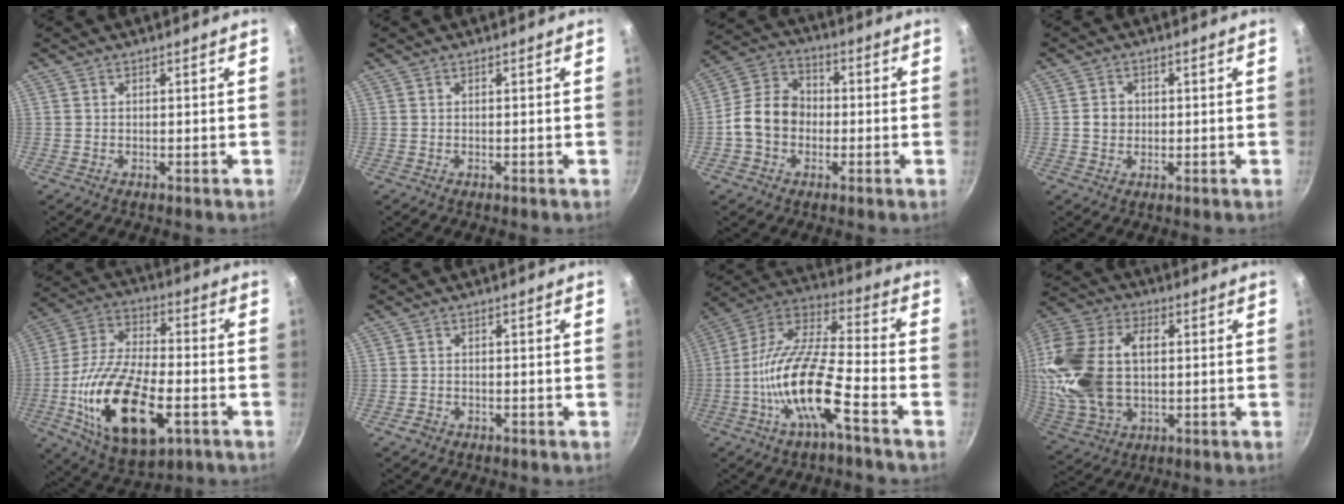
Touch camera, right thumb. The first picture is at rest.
{"total": 0.0}
{"total": 10.1, "force": [-1.6, 8.1, 5.9], "torque": [-0.079, 0.031, -0.048]}
{"total": 3.1, "force": [0.0, 2.8, 1.3], "torque": [-0.007, 0.007, -0.001]}
{"total": 23.4, "force": [-6.6, 11.6, 19.2], "torque": [-0.356, 0.019, -0.115]}
{"total": 1.8, "force": [-1.1, 1.3, 0.7], "torque": [-0.015, 0.014, -0.016]}
{"total": 17.3, "force": [-6.8, 4.9, 15.1], "torque": [-0.286, 0.048, -0.146]}
{"total": 22.7, "force": [1.6, 14.6, 17.3], "torque": [-0.361, 0.015, 0.033]}